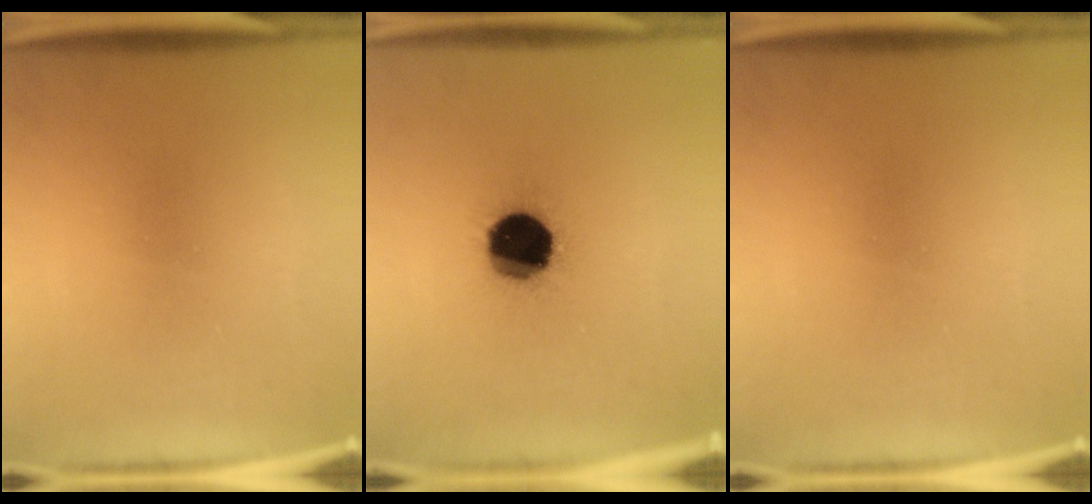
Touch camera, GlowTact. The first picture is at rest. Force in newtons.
{"total": 19.0}
{"total": 0.0}